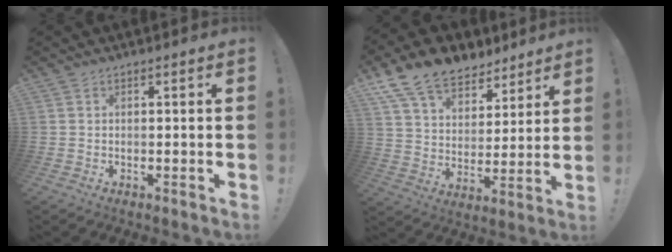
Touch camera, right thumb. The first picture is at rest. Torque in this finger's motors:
{"motor_torque": [-0.10, 2.22, 0.23, 0.37, 0.36]}